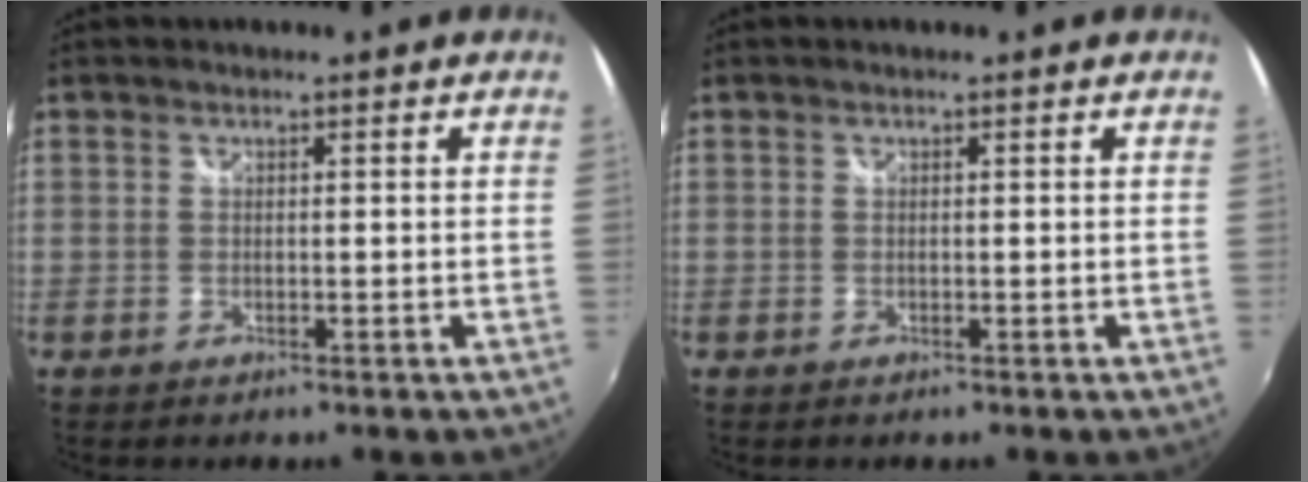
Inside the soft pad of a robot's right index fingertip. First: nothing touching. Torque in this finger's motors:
{"motor_torque": [0.08, 0.08, 0.00, 0.01]}